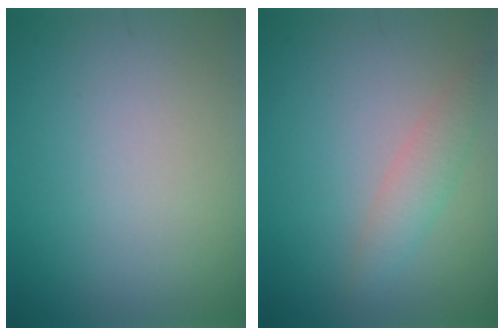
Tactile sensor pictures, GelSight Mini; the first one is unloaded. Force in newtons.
{"total": 2.2, "press": 2.2, "slide": 0.1}